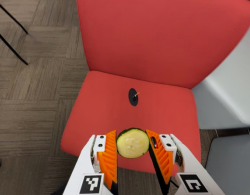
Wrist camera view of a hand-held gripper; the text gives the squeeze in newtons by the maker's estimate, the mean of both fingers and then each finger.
{"total": 9.0, "left": 9.1, "right": 8.9}